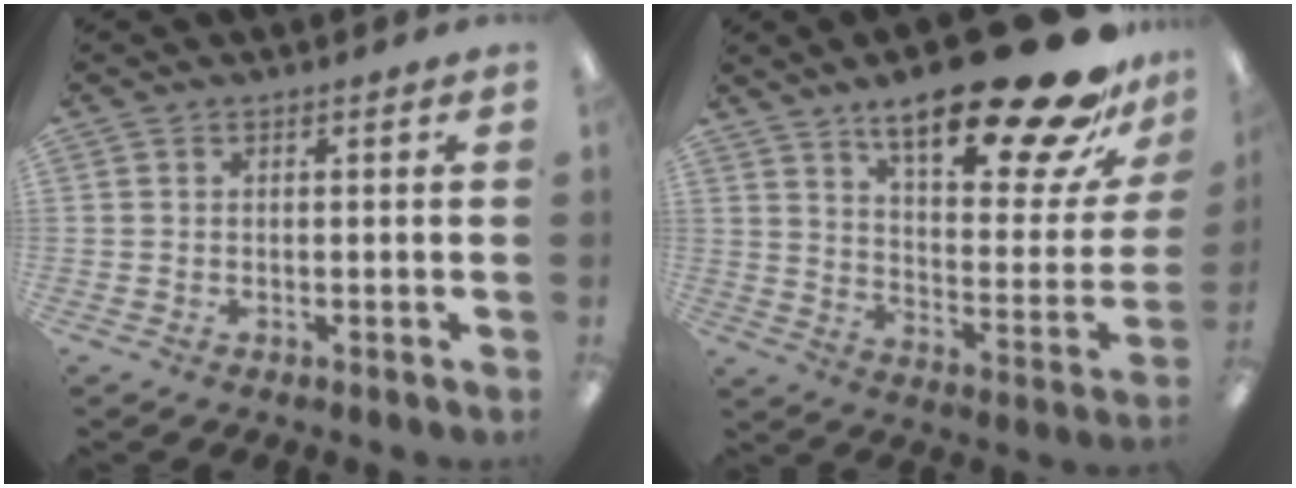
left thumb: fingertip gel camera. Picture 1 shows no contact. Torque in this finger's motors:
{"motor_torque": [0.90, 0.67, 1.49, -1.28, 0.18]}